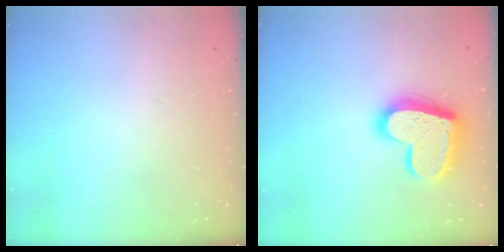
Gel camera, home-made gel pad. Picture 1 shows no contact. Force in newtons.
{"total": 18.2, "press": 18.2, "slide": 1.6}